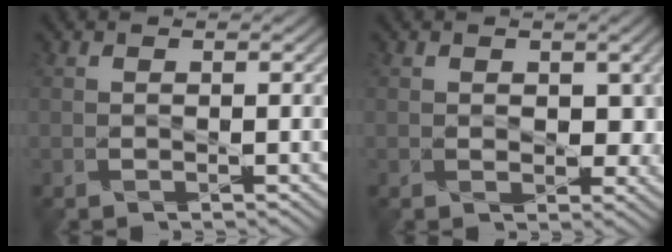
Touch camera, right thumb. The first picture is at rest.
{"total": 3.2, "force": [0.5, 2.2, 2.3], "torque": [-0.040, -0.009, 0.008]}